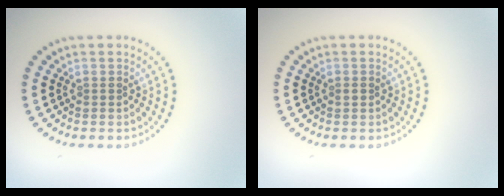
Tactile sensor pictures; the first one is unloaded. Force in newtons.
{"total": 0.5, "press": 0.5, "slide": 0.2}